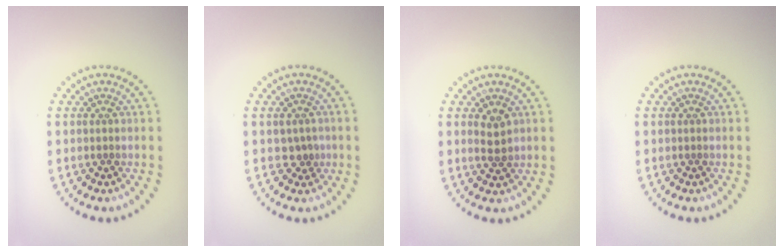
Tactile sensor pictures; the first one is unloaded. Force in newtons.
{"total": 1.3, "press": 1.1, "slide": 0.7}
{"total": 1.9, "press": 1.8, "slide": 0.4}
{"total": 0.0}